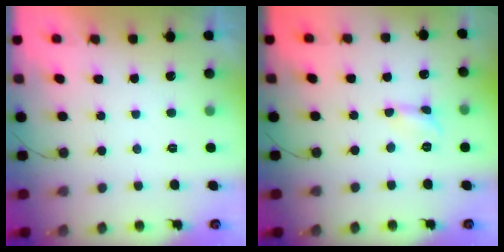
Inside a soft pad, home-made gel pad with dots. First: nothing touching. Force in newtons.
{"total": 2.5, "press": 2.5, "slide": 0.3}